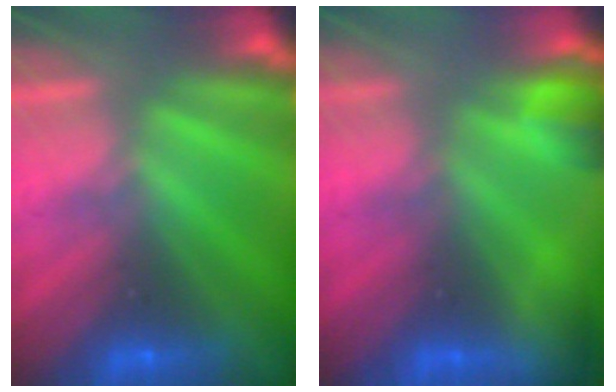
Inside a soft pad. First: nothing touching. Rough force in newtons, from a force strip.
{"total": 4.9}